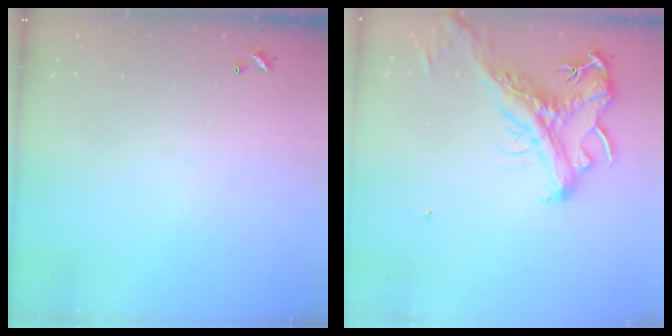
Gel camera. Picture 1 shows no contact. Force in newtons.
{"total": 2.6, "press": 2.2, "slide": 1.4}